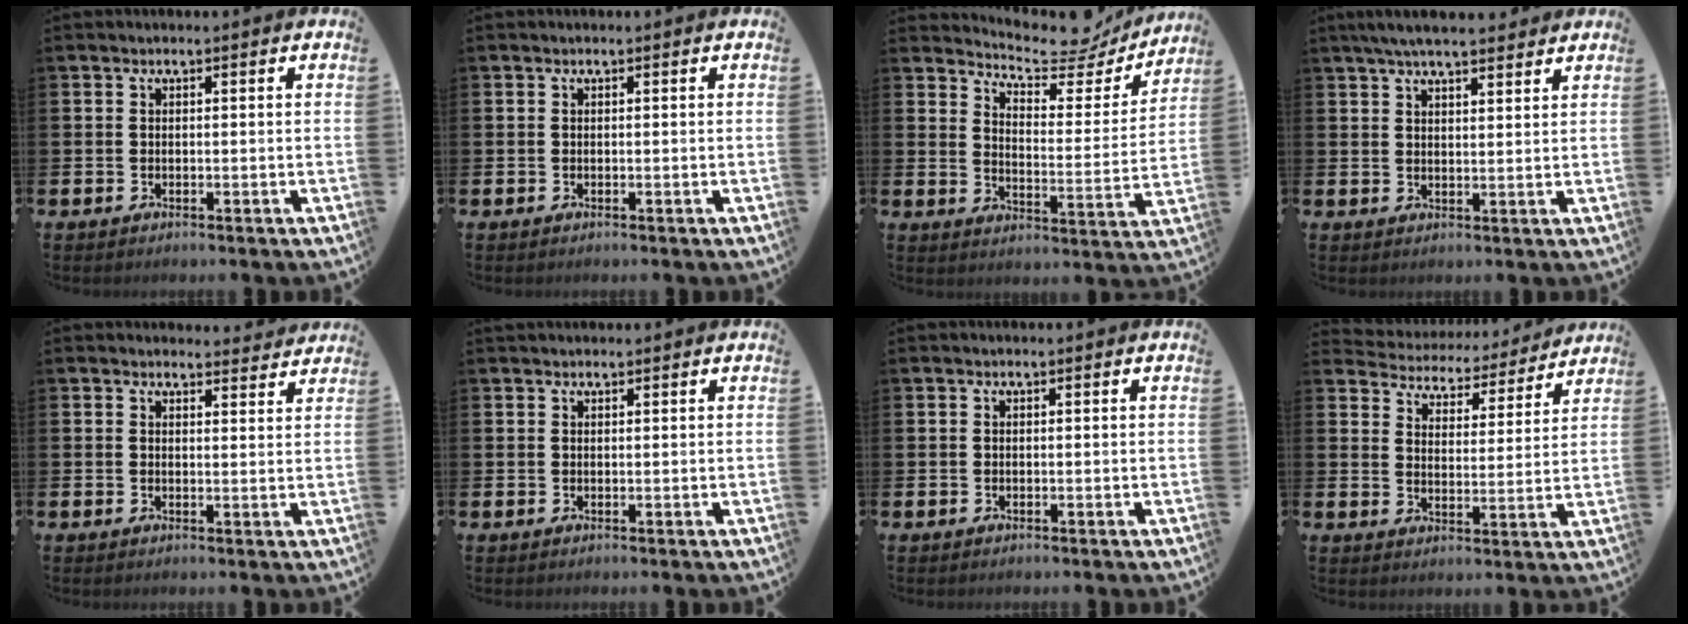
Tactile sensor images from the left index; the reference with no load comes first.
{"total": 0.0}
{"total": 7.2, "force": [6.9, 1.8, 1.4], "torque": [-0.041, -0.060, 0.114]}
{"total": 4.8, "force": [4.4, 0.8, 1.8], "torque": [-0.043, -0.008, 0.080]}
{"total": 2.6, "force": [2.5, 0.6, 0.0], "torque": [0.013, -0.019, 0.041]}
{"total": 0.7, "force": [0.7, 0.2, 0.0], "torque": [0.008, -0.002, 0.010]}
{"total": 0.0}
{"total": 4.3, "force": [4.1, 1.4, -0.1], "torque": [-0.019, -0.043, 0.062]}